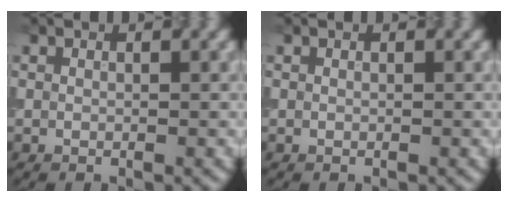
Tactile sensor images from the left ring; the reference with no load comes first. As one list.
[{"total": 0.0}]